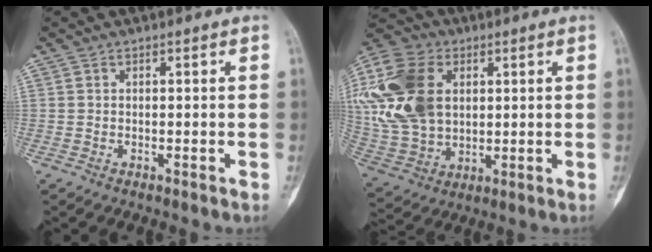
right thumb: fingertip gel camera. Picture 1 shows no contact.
{"total": 21.6, "force": [4.5, 15.1, 14.9], "torque": [-0.319, -0.001, 0.087]}